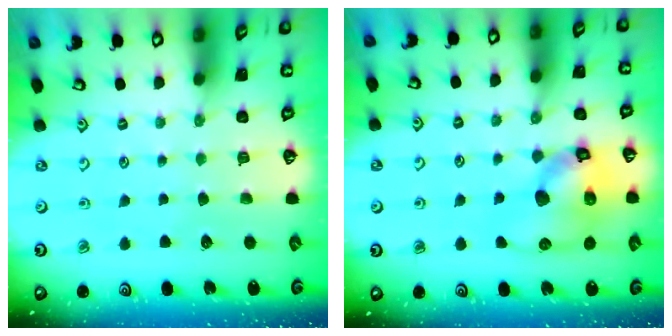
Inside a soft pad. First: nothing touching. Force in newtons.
{"total": 14.9, "press": 14.7, "slide": 2.4}